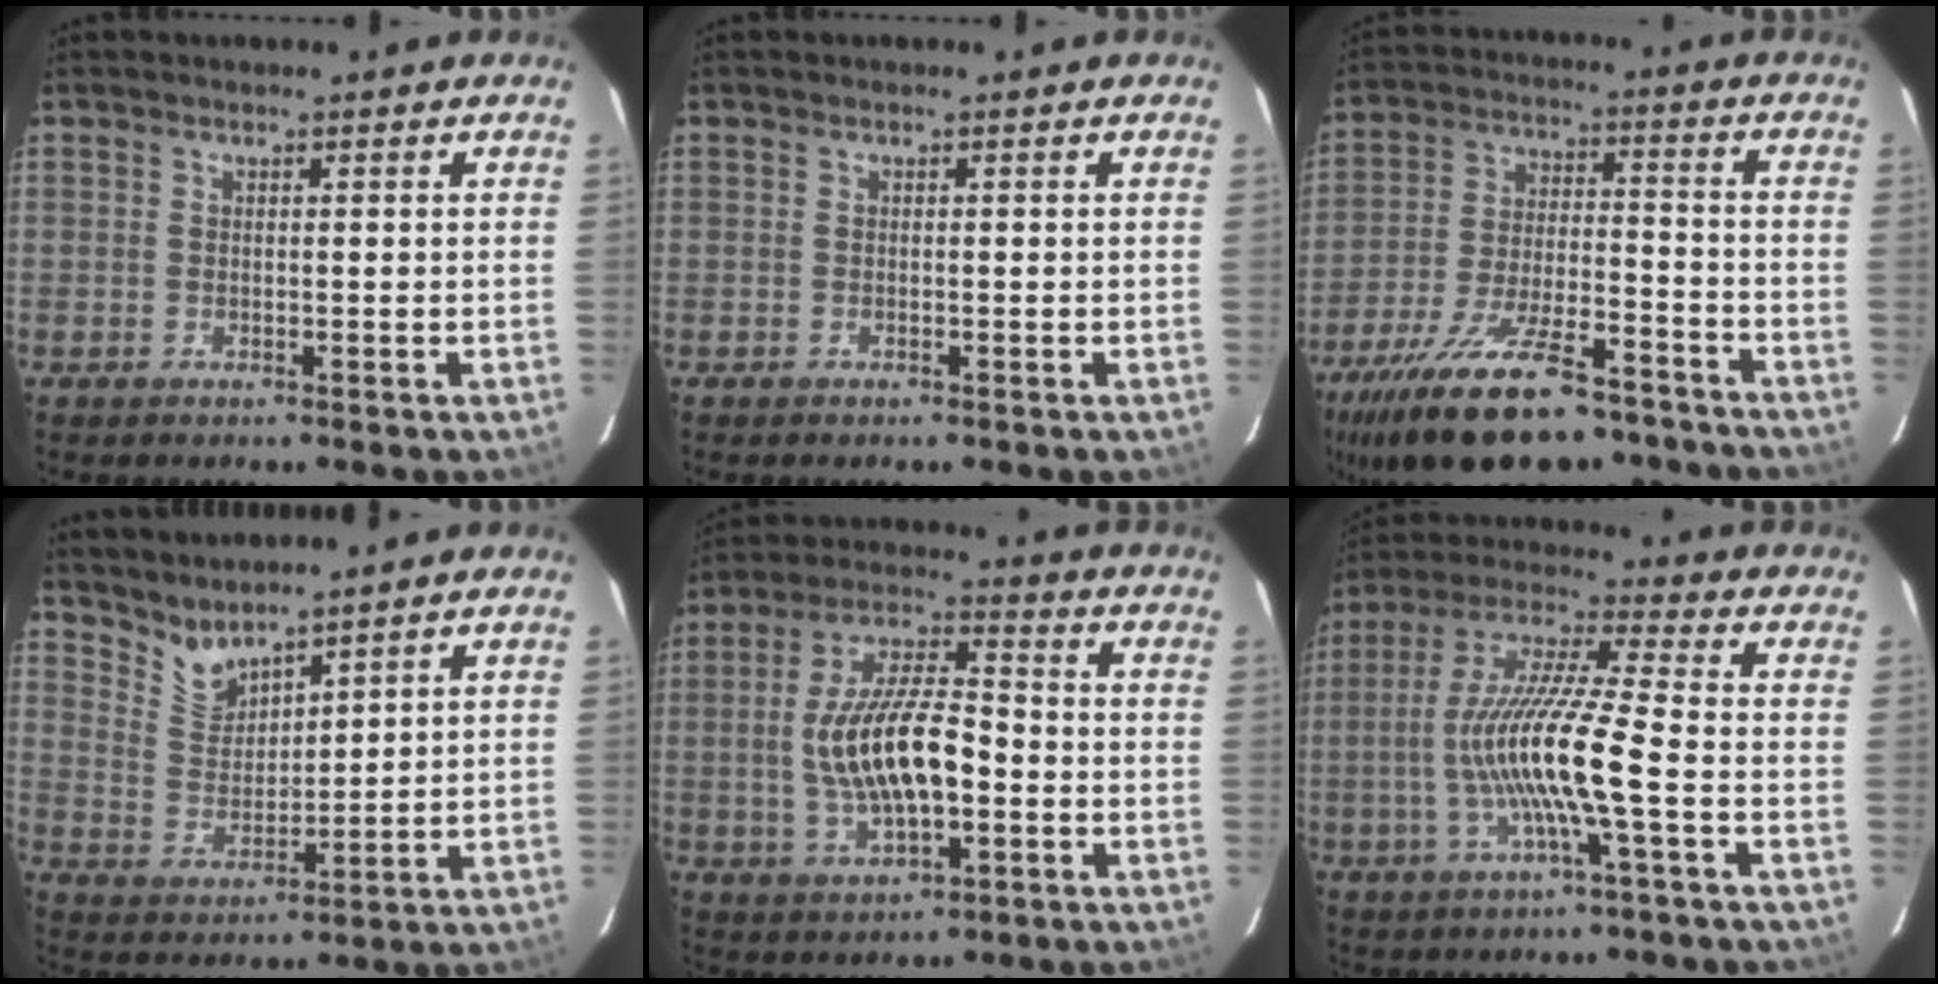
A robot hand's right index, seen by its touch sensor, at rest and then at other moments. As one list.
[{"total": 0.0}, {"total": 21.0, "force": [-16.0, 6.9, 11.6], "torque": [-0.229, -0.033, -0.250]}, {"total": 5.9, "force": [5.4, 1.4, 1.8], "torque": [-0.031, -0.006, 0.114]}, {"total": 14.4, "force": [-2.2, 5.5, 13.1], "torque": [-0.257, 0.006, -0.034]}, {"total": 14.7, "force": [-3.4, 0.4, 14.3], "torque": [-0.282, 0.002, -0.066]}]